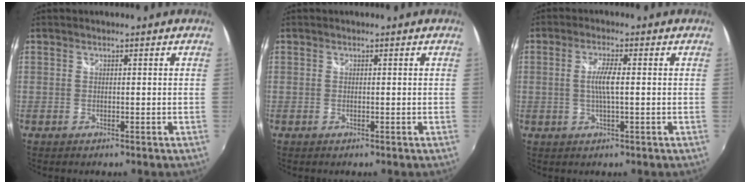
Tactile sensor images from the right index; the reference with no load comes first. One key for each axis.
{"total": 0.0}
{"total": 4.3, "fx": 0.0, "fy": 0.4, "fz": 4.3, "tx": -0.081, "ty": 0.000, "tz": 0.000}